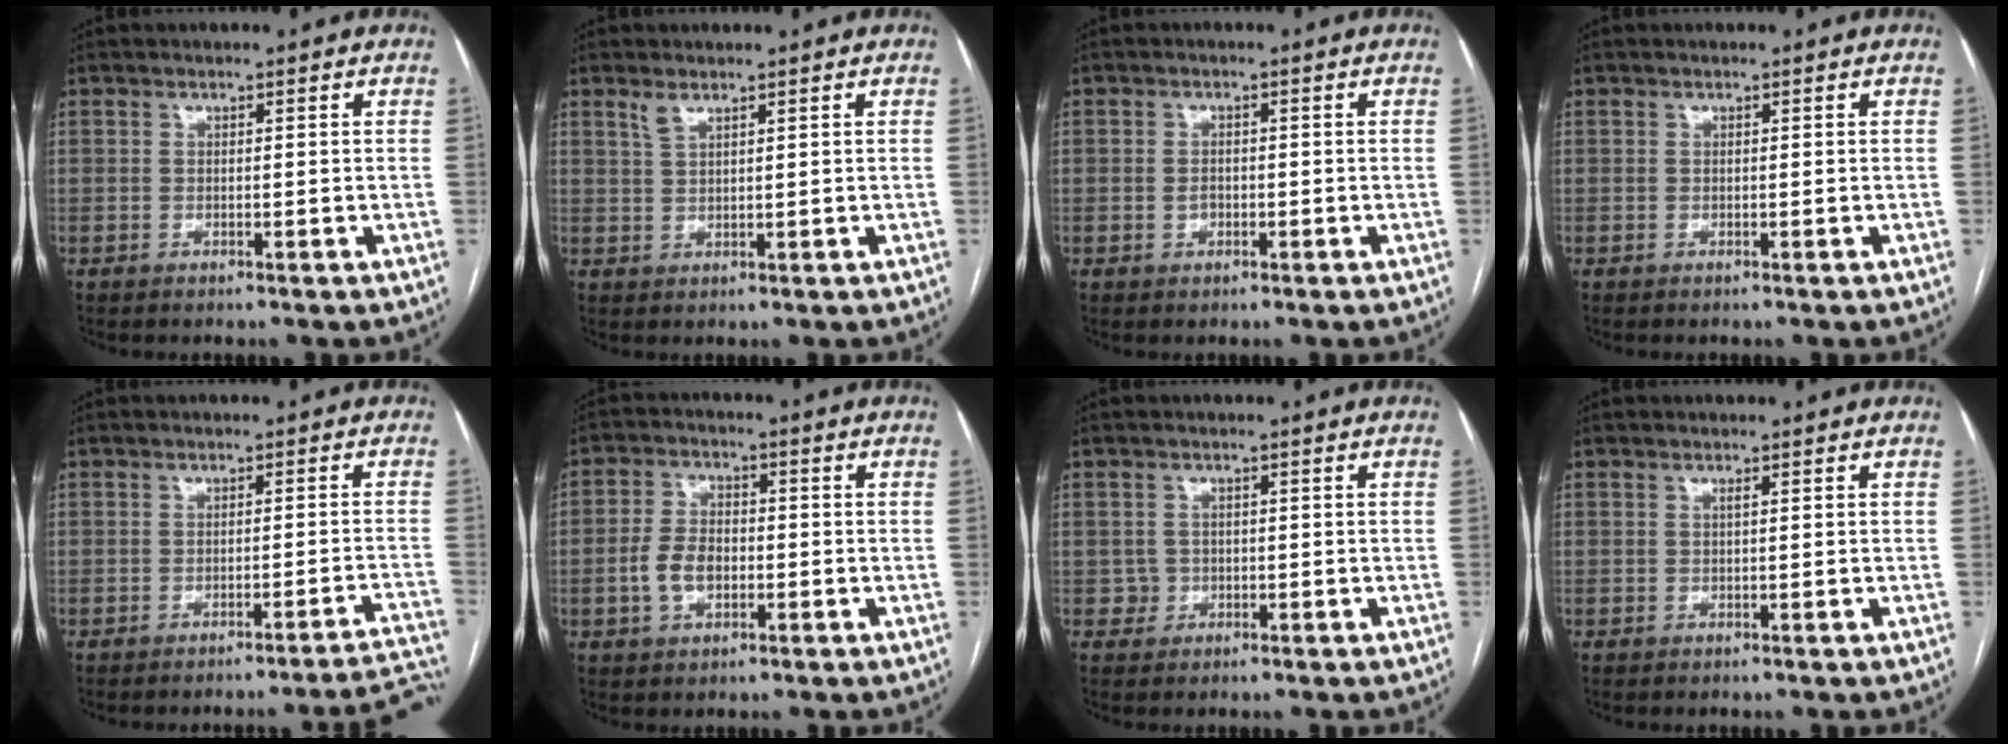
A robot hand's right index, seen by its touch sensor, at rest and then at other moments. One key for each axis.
{"total": 1.9, "fx": 1.4, "fy": 0.5, "fz": 1.1, "tx": -0.027, "ty": 0.002, "tz": 0.033}
{"total": 1.6, "fx": -0.5, "fy": 1.1, "fz": 1.0, "tx": -0.018, "ty": 0.003, "tz": -0.005}
{"total": 0.0}
{"total": 9.3, "fx": -8.9, "fy": -1.5, "fz": 2.2, "tx": 0.005, "ty": 0.000, "tz": -0.104}
{"total": 5.9, "fx": -1.5, "fy": 3.7, "fz": 4.4, "tx": -0.098, "ty": 0.011, "tz": -0.026}
{"total": 1.7, "fx": -0.4, "fy": 1.6, "fz": 0.0, "tx": 0.006, "ty": 0.008, "tz": -0.008}
{"total": 0.0}